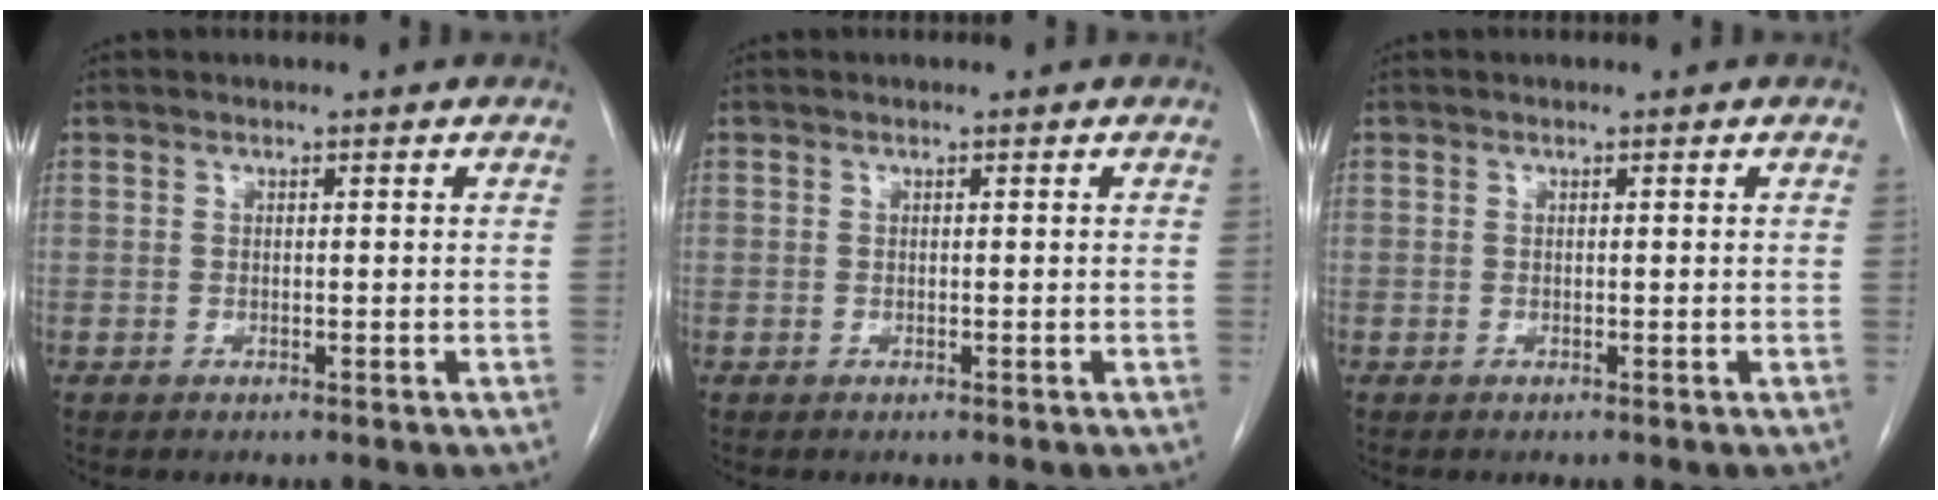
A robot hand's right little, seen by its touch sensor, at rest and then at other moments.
{"total": 0.0}
{"total": 0.0}